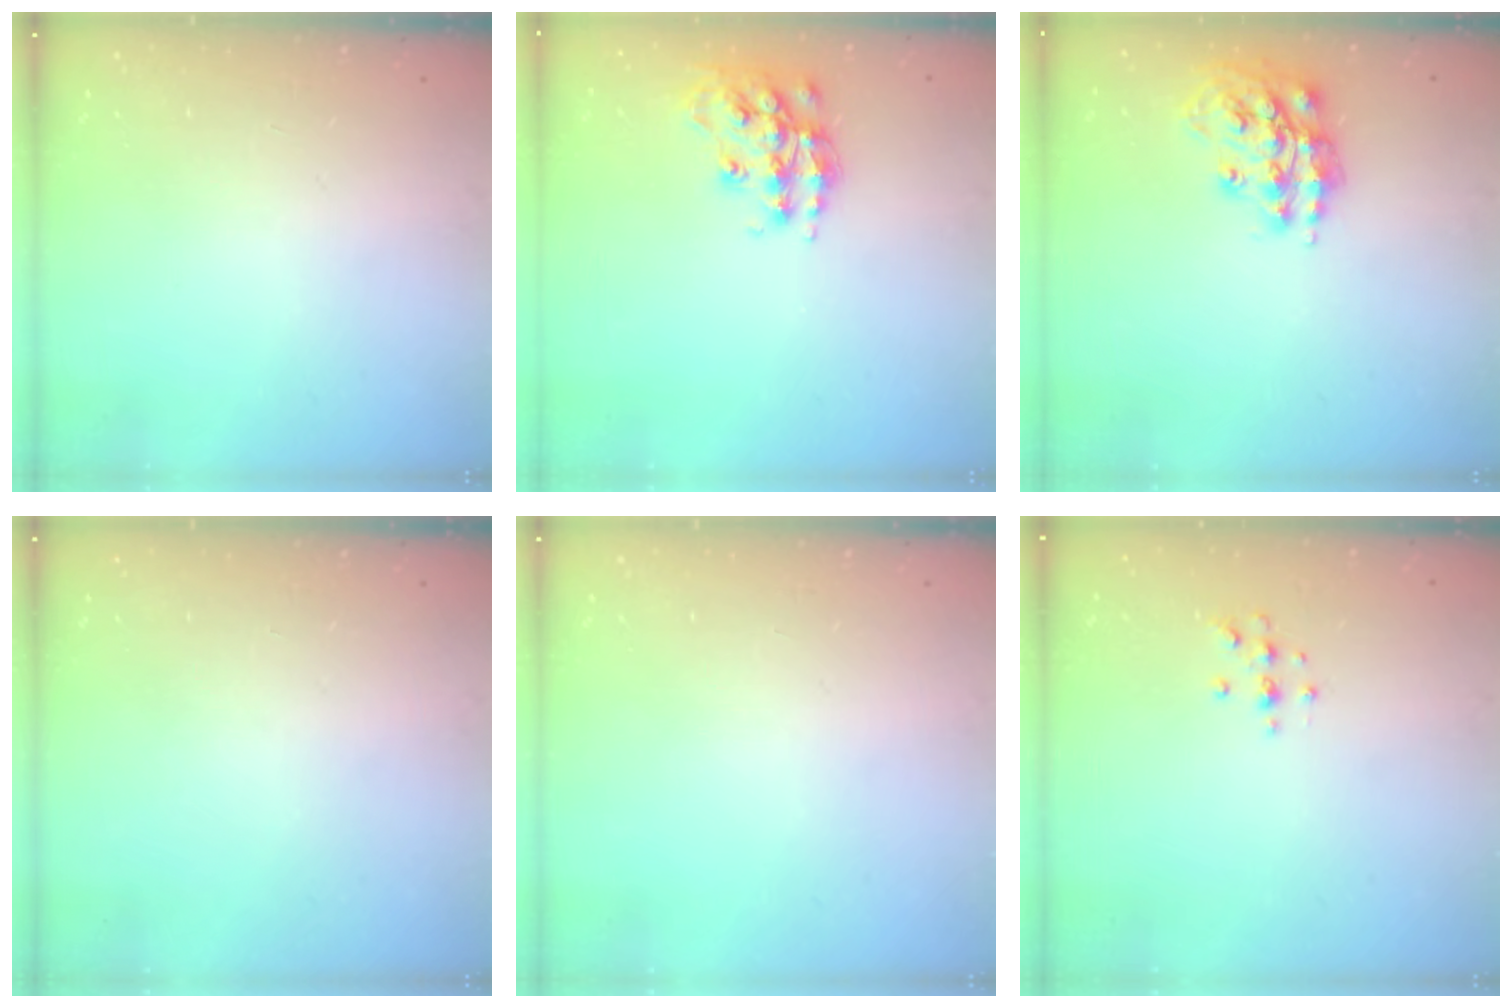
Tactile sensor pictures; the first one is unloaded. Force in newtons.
{"total": 15.1, "press": 15.0, "slide": 1.0}
{"total": 15.1, "press": 15.0, "slide": 1.0}
{"total": 0.0}
{"total": 0.0}
{"total": 4.1, "press": 4.1, "slide": 0.4}